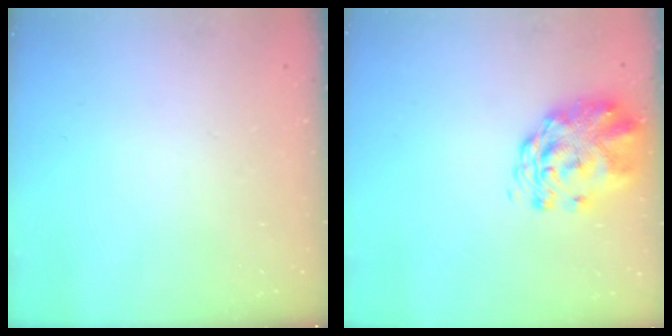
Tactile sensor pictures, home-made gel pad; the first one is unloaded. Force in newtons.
{"total": 2.9, "press": 2.7, "slide": 1.0}